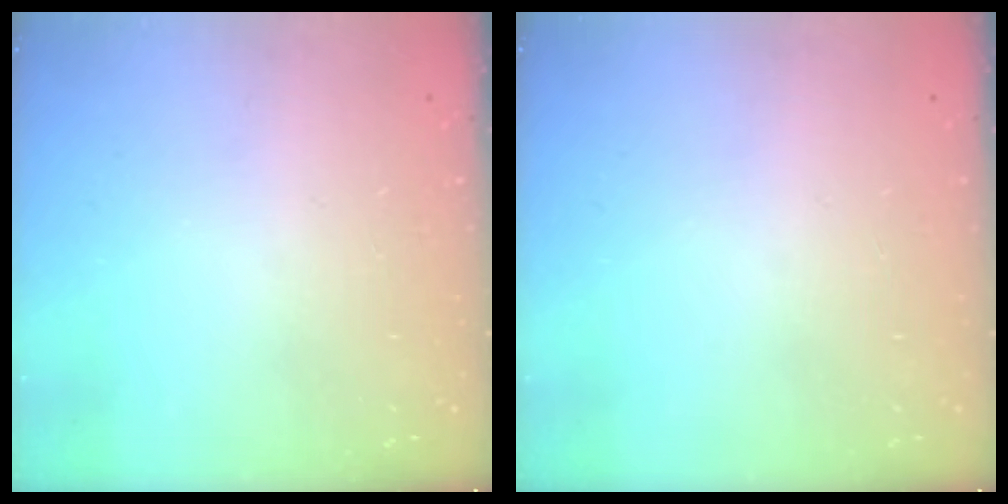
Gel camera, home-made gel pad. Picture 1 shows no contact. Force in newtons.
{"total": 0.0}